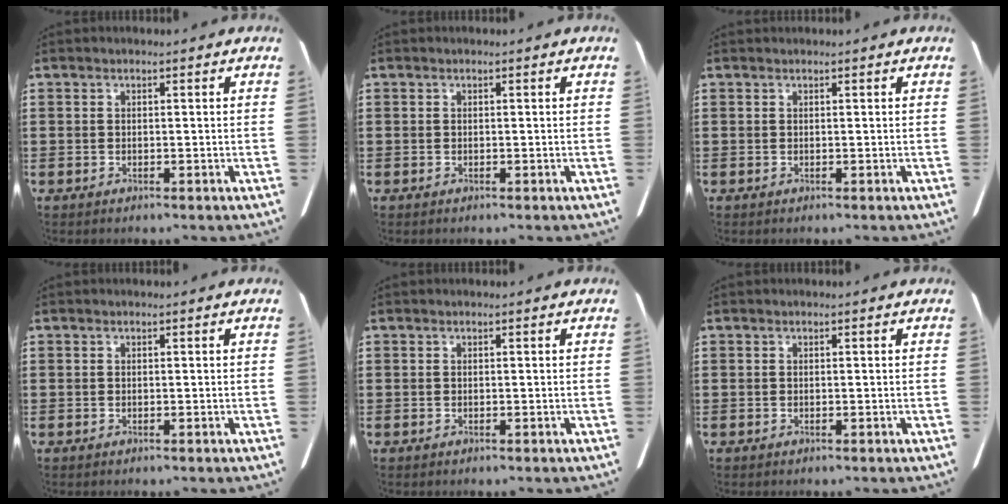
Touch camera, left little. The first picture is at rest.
{"total": 0.0}
{"total": 0.0}
{"total": 0.0}
{"total": 0.0}
{"total": 0.0}